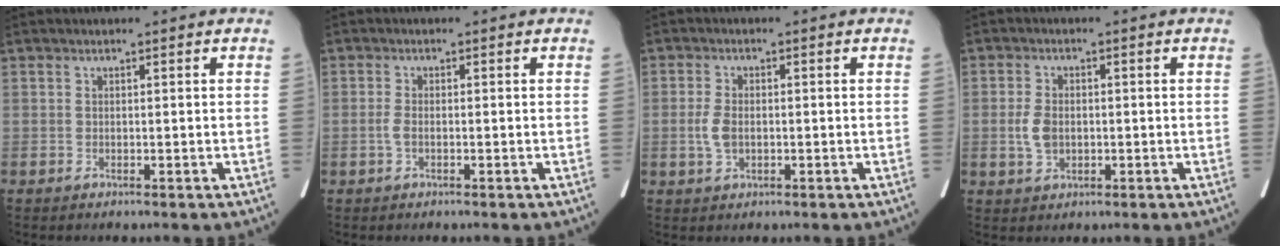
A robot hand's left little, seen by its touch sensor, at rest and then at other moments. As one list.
[{"total": 1.4, "force": [-0.5, 0.6, 1.2], "torque": [-0.032, 0.000, -0.010]}, {"total": 3.2, "force": [-0.5, 2.0, 2.5], "torque": [-0.062, 0.001, -0.009]}, {"total": 3.7, "force": [-0.5, 2.6, 2.6], "torque": [-0.062, 0.002, -0.006]}]